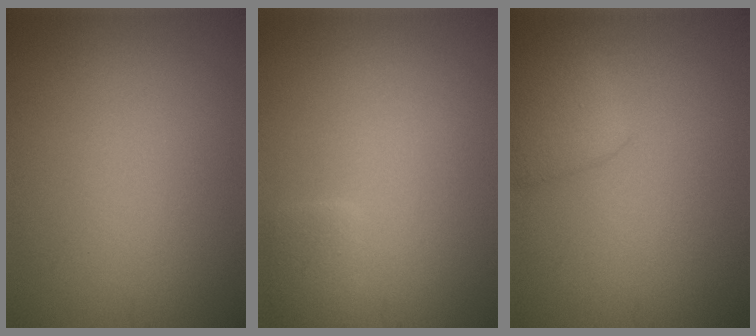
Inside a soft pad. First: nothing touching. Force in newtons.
{"total": 1.6, "press": 1.6, "slide": 0.1}
{"total": 2.8, "press": 2.8, "slide": 0.2}